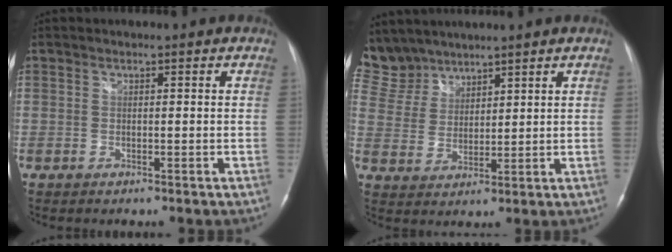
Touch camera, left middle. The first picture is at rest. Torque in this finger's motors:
{"motor_torque": [0.61, -0.59, 0.01, -0.01]}